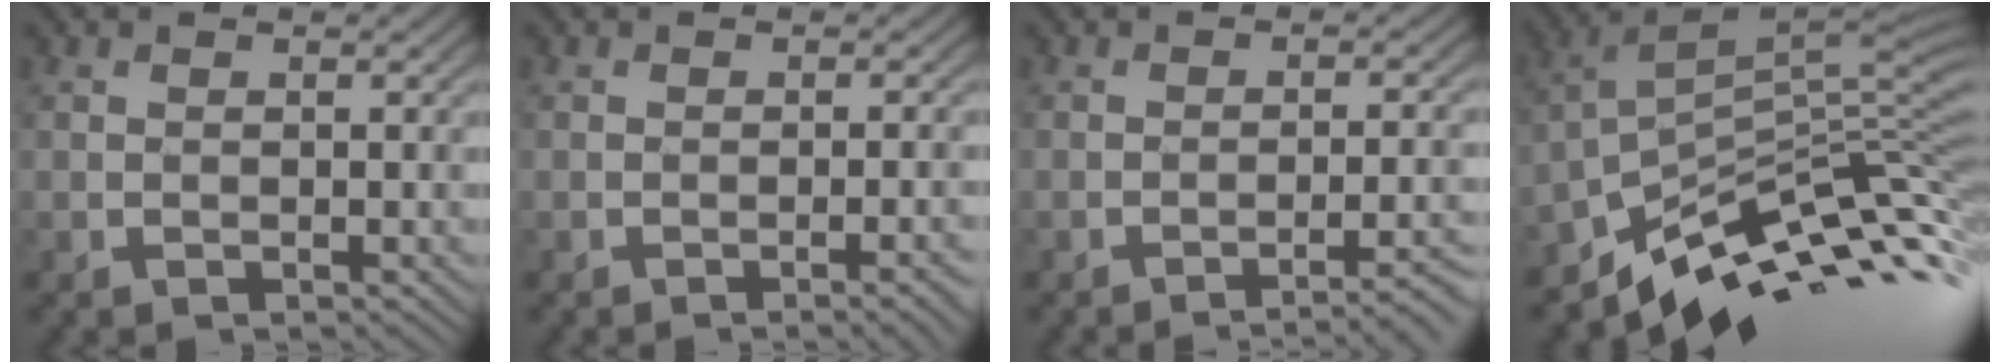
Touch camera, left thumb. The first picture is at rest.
{"total": 3.1, "force": [-1.3, 0.6, 2.7], "torque": [-0.032, 0.012, -0.024]}
{"total": 5.4, "force": [-3.2, 1.0, 4.2], "torque": [-0.054, 0.011, -0.049]}
{"total": 10.7, "force": [-6.0, 4.1, 7.8], "torque": [-0.149, 0.008, -0.110]}